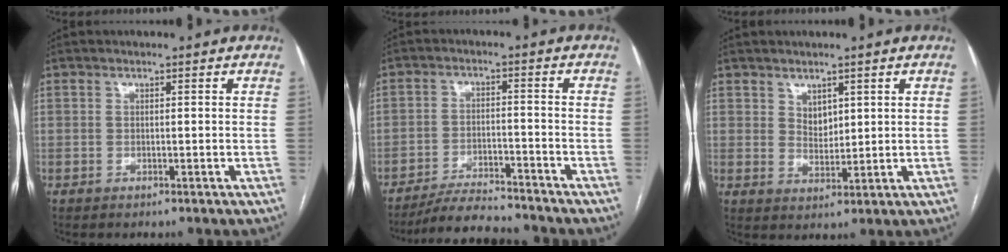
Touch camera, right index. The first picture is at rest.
{"total": 9.0, "force": [-8.6, 0.6, 2.7], "torque": [-0.038, -0.011, -0.145]}
{"total": 3.1, "force": [1.7, 2.0, 1.7], "torque": [-0.031, -0.002, 0.039]}